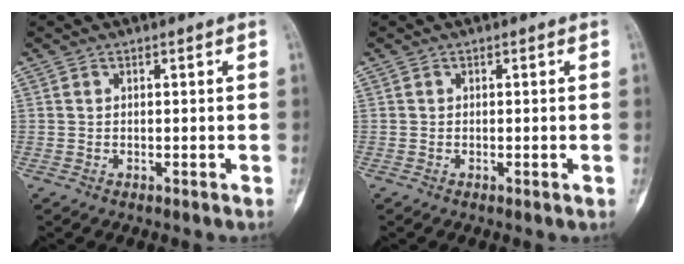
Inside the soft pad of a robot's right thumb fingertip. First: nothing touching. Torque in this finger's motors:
{"motor_torque": [0.16, 0.01, 0.05, -0.20, 0.04]}